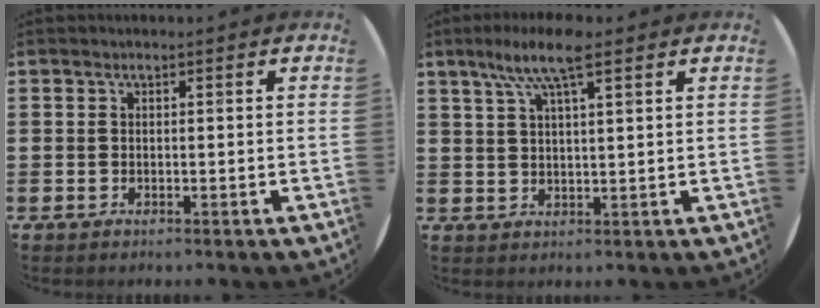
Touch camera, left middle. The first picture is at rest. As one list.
[{"total": 7.1, "force": [4.7, 1.2, 5.2], "torque": [-0.112, 0.003, 0.081]}]